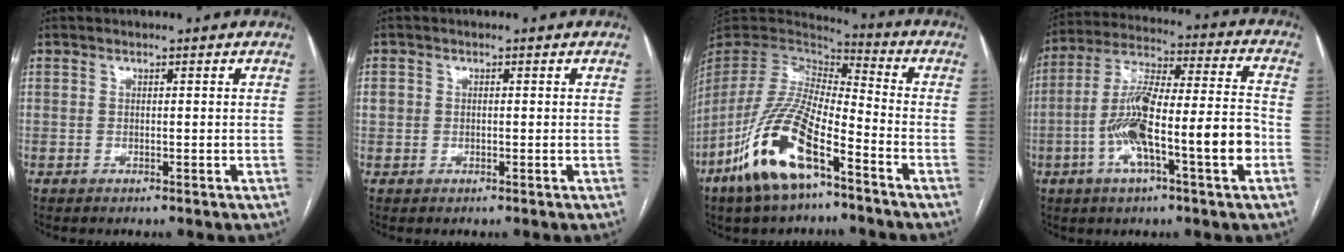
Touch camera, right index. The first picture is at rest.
{"total": 1.5, "force": [0.0, 1.4, 0.5], "torque": [-0.008, 0.012, 0.004]}
{"total": 16.6, "force": [-9.2, 4.4, 13.2], "torque": [-0.281, -0.028, -0.177]}
{"total": 16.4, "force": [-4.7, 1.9, 15.6], "torque": [-0.282, 0.013, -0.079]}